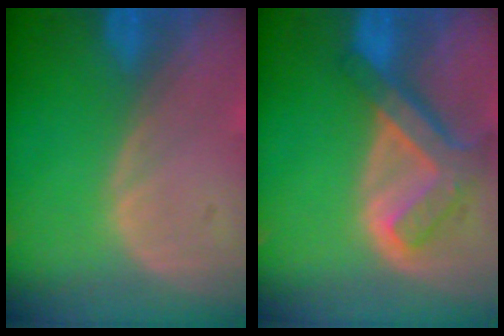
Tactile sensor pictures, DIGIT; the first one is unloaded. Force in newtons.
{"total": 7.5, "press": 6.4, "slide": 3.9}